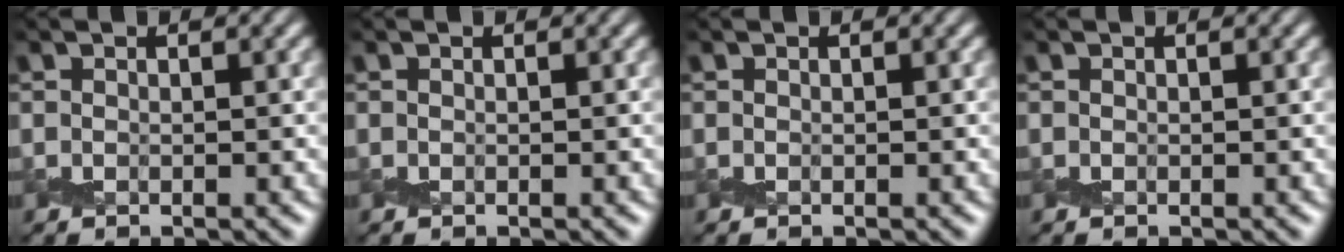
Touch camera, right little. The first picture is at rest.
{"total": 0.0}
{"total": 0.0}
{"total": 0.0}